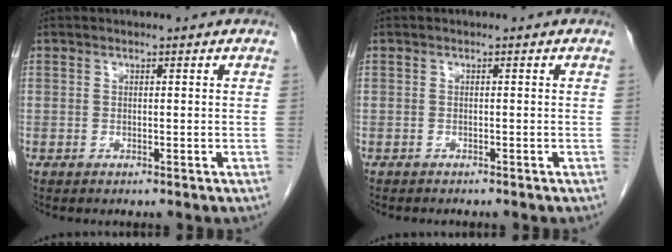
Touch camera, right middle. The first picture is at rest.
{"total": 1.5, "force": [-1.3, 0.5, 0.5], "torque": [-0.014, -0.002, -0.013]}